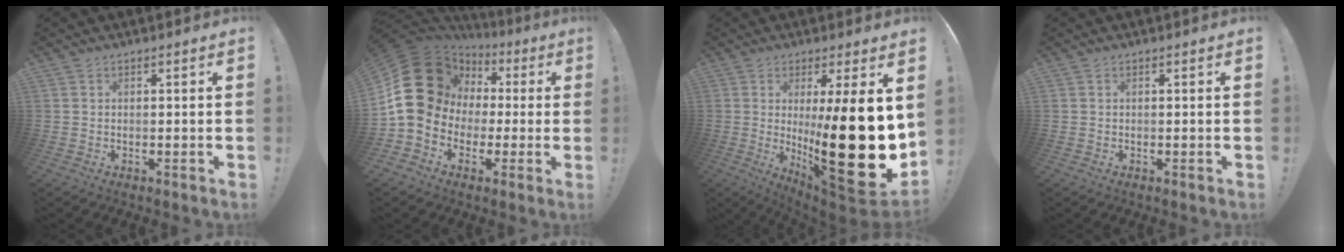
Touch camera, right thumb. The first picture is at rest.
{"total": 19.5, "force": [2.5, 16.6, 10.0], "torque": [-0.165, -0.008, 0.077]}
{"total": 27.9, "force": [0.1, 6.2, 27.2], "torque": [-0.411, -0.048, 0.016]}
{"total": 0.0}